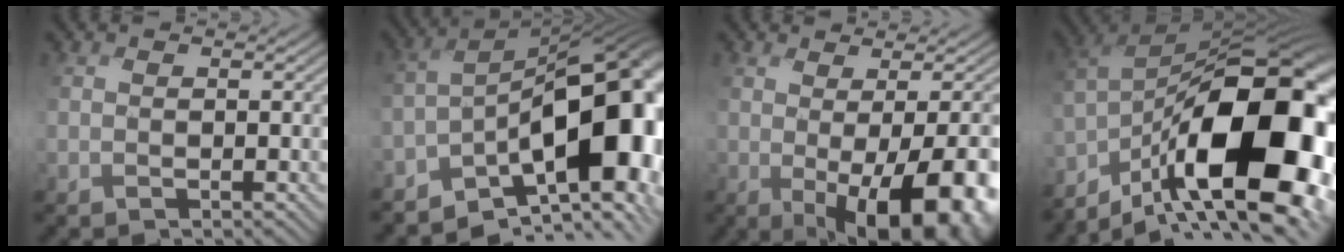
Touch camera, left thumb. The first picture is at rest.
{"total": 15.7, "force": [-5.6, 7.3, 12.7], "torque": [-0.159, 0.000, -0.092]}
{"total": 10.9, "force": [-2.5, 3.5, 10.0], "torque": [-0.118, -0.012, -0.013]}
{"total": 19.2, "force": [-7.4, 7.7, 15.9], "torque": [-0.251, -0.006, -0.118]}